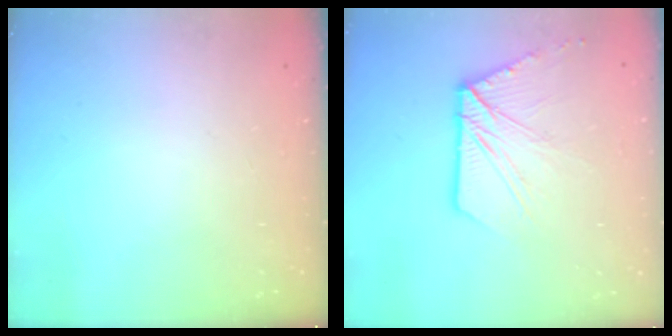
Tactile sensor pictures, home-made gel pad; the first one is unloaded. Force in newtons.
{"total": 13.2, "press": 13.1, "slide": 1.4}